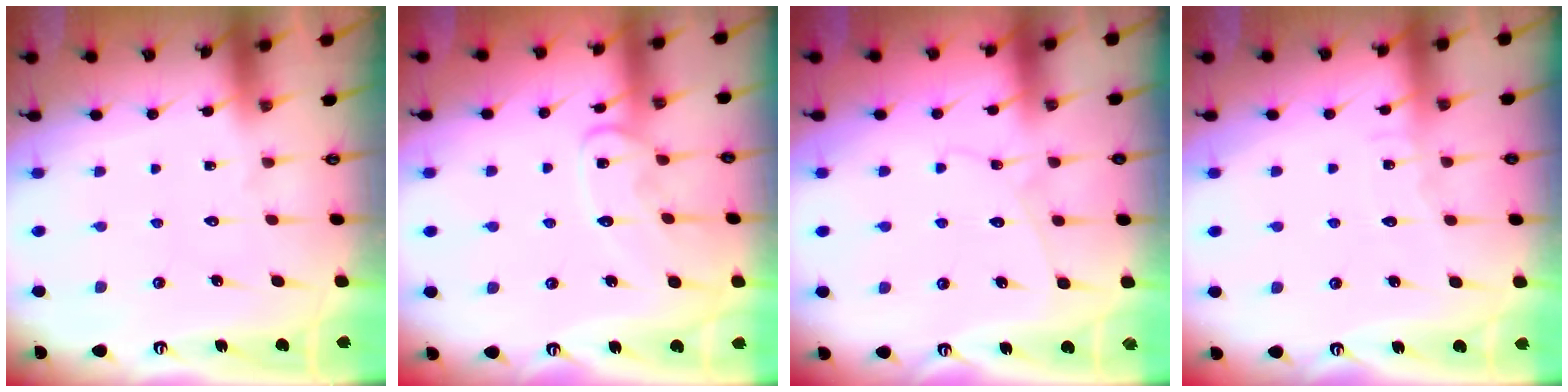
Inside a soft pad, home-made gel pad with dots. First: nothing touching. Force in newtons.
{"total": 9.6, "press": 9.6, "slide": 0.1}
{"total": 3.6, "press": 3.6, "slide": 0.4}
{"total": 5.5, "press": 5.5, "slide": 0.4}